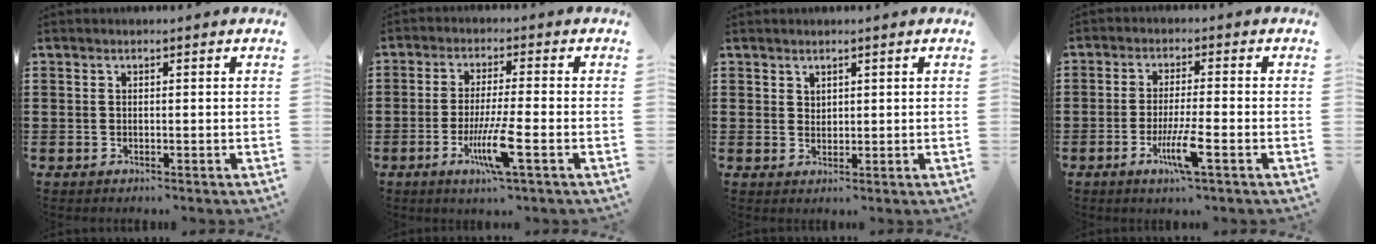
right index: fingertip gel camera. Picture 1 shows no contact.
{"total": 7.6, "force": [-3.0, 0.5, 7.0], "torque": [-0.138, -0.018, -0.055]}
{"total": 1.4, "force": [1.2, 0.7, 0.2], "torque": [-0.005, 0.002, 0.024]}
{"total": 6.1, "force": [-2.7, 0.5, 5.5], "torque": [-0.108, -0.017, -0.049]}